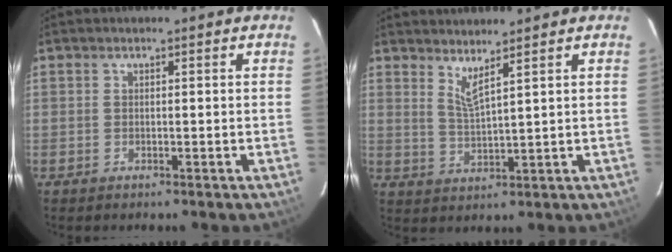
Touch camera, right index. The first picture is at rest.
{"total": 3.6, "force": [2.9, -0.3, 2.2], "torque": [-0.044, -0.010, 0.050]}